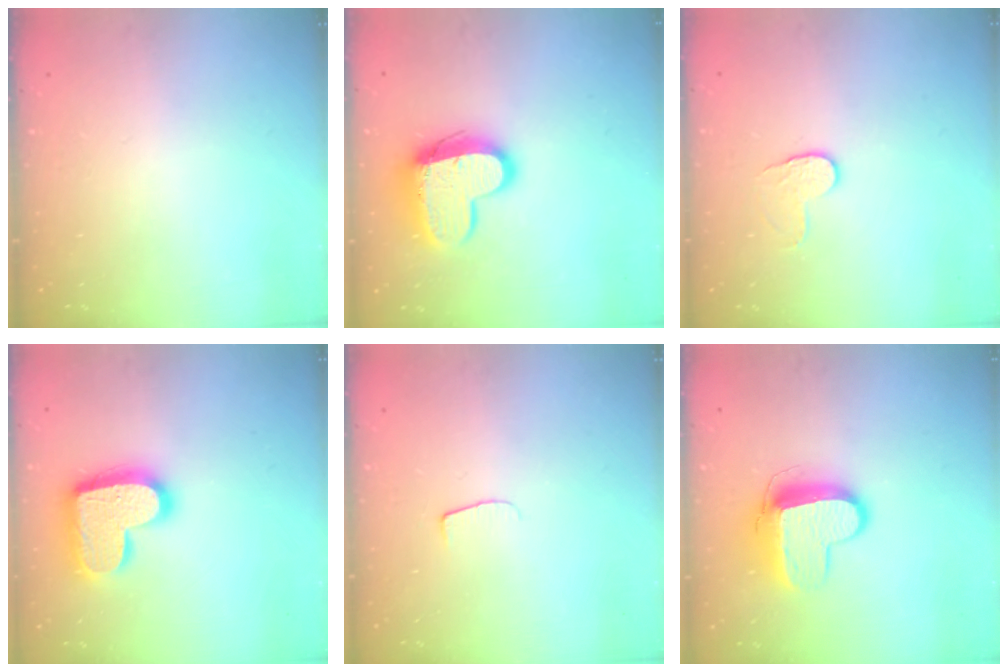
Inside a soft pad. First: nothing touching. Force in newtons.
{"total": 13.5, "press": 13.5, "slide": 1.2}
{"total": 4.3, "press": 4.3, "slide": 0.4}
{"total": 18.7, "press": 18.6, "slide": 1.1}
{"total": 4.3, "press": 4.3, "slide": 0.5}
{"total": 11.1, "press": 11.0, "slide": 1.3}